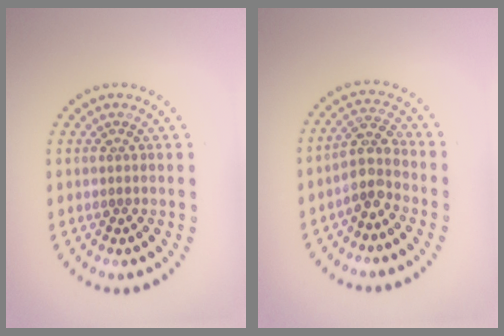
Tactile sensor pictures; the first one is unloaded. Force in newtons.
{"total": 3.1, "press": 2.4, "slide": 2.0}